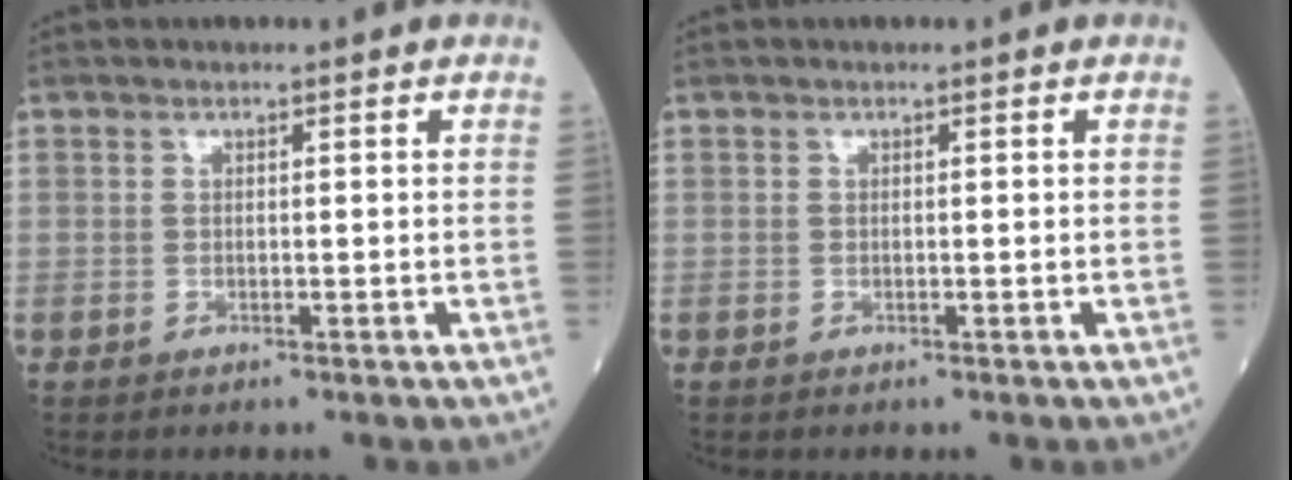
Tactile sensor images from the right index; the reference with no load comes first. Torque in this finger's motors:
{"motor_torque": [0.00, 0.00, 0.00, -0.01]}